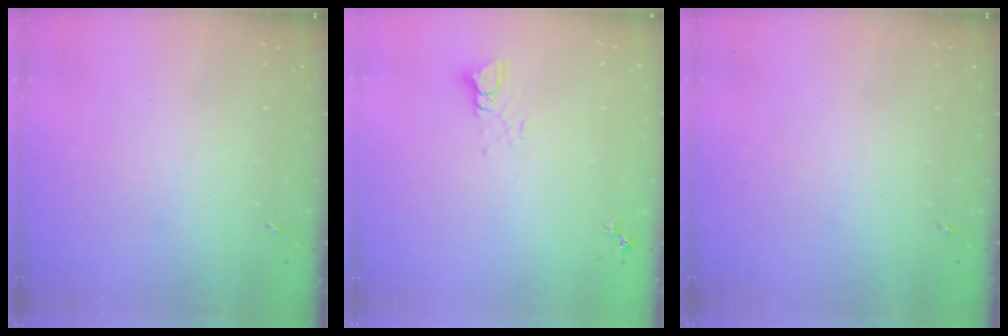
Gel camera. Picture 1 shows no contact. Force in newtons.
{"total": 4.4, "press": 4.4, "slide": 0.3}
{"total": 0.0}